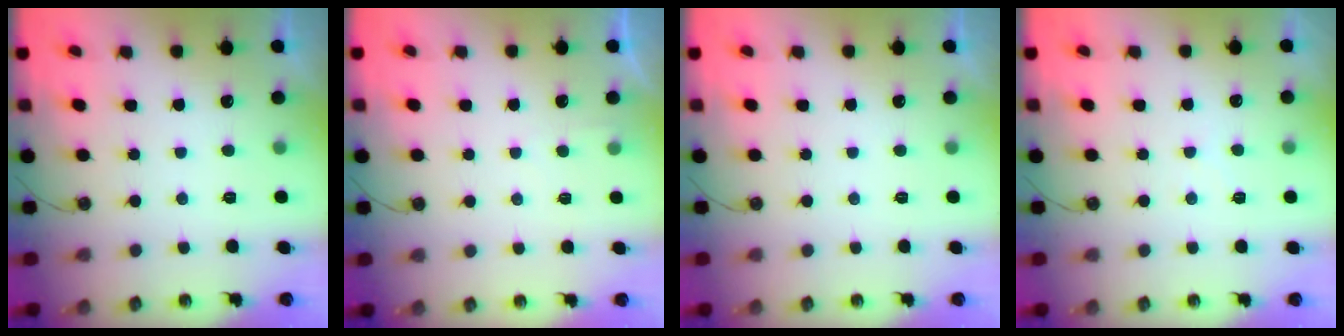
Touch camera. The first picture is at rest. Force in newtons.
{"total": 2.8, "press": 2.7, "slide": 0.4}
{"total": 0.0}
{"total": 3.6, "press": 3.5, "slide": 0.6}